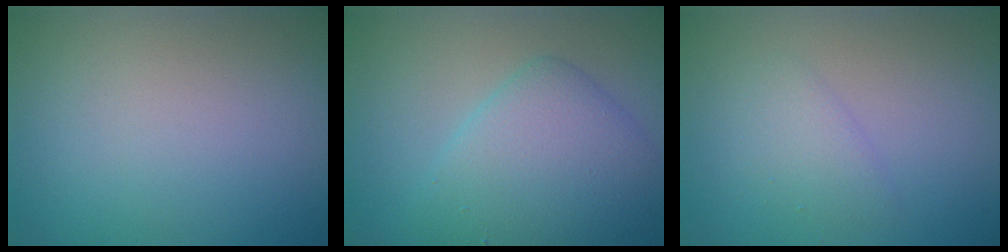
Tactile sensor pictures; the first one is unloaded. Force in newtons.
{"total": 5.4, "press": 5.4, "slide": 0.2}
{"total": 1.7, "press": 1.7, "slide": 0.2}